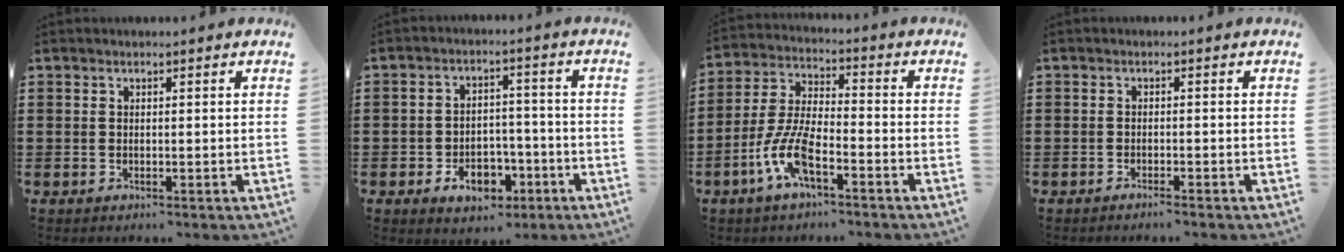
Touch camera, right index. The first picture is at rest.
{"total": 7.1, "force": [-3.7, 4.3, 4.3], "torque": [-0.068, 0.014, -0.065]}
{"total": 8.3, "force": [-4.4, 2.5, 6.6], "torque": [-0.165, -0.012, -0.086]}
{"total": 1.1, "force": [-1.0, -0.1, 0.3], "torque": [-0.007, 0.000, -0.020]}